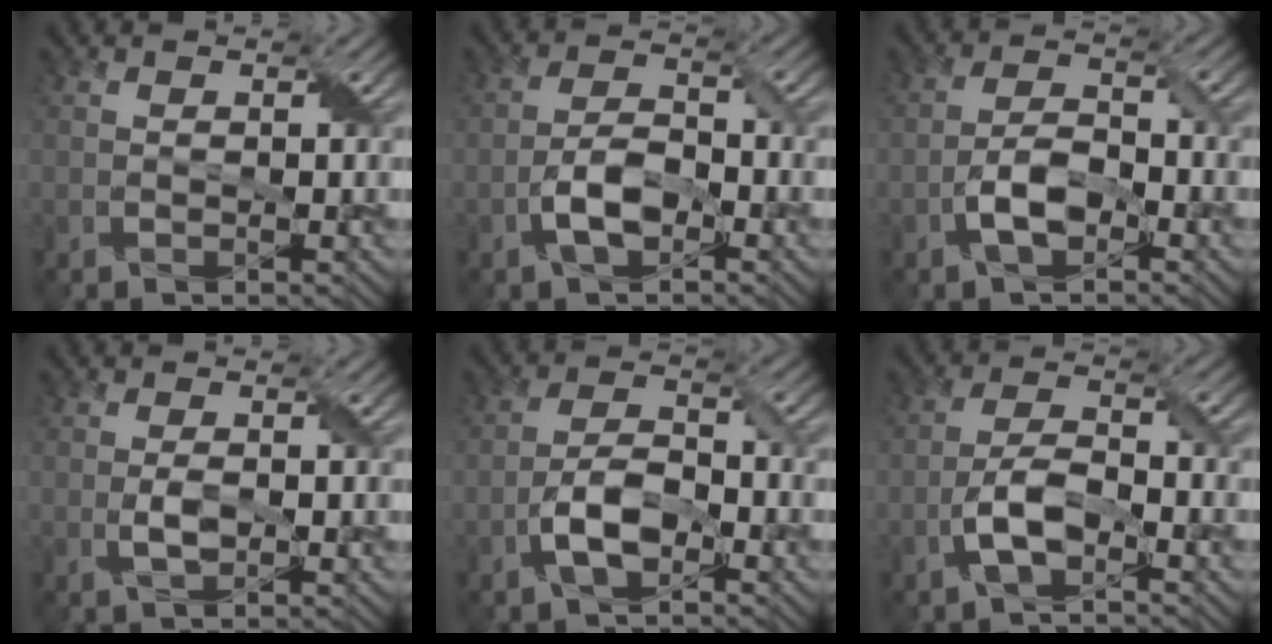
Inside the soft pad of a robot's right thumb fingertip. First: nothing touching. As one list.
[{"total": 4.9, "force": [-2.3, 2.4, 3.7], "torque": [-0.076, 0.007, -0.047]}, {"total": 4.8, "force": [-2.3, 2.3, 3.5], "torque": [-0.073, 0.007, -0.047]}, {"total": 2.1, "force": [-0.4, 0.9, 1.8], "torque": [-0.042, -0.001, -0.005]}, {"total": 5.5, "force": [-2.6, 2.4, 4.1], "torque": [-0.085, 0.008, -0.055]}, {"total": 5.0, "force": [-2.5, 1.9, 3.8], "torque": [-0.081, 0.009, -0.055]}]